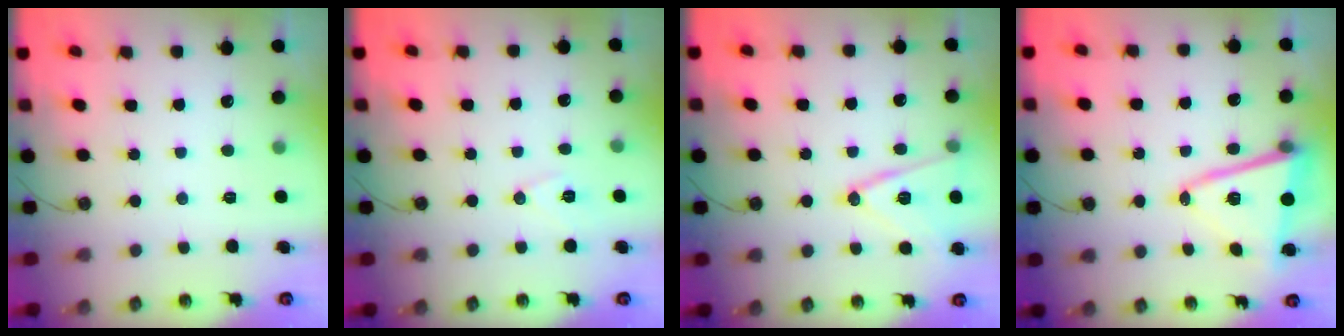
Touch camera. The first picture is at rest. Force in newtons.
{"total": 7.6, "press": 6.1, "slide": 4.5}
{"total": 14.7, "press": 14.3, "slide": 3.4}
{"total": 13.1, "press": 13.0, "slide": 1.5}